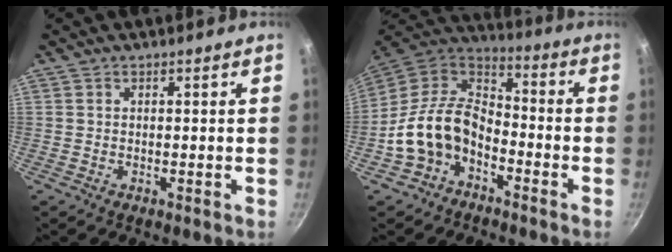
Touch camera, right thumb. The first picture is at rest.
{"total": 14.0, "force": [-5.2, 9.9, 8.5], "torque": [-0.133, 0.059, -0.112]}